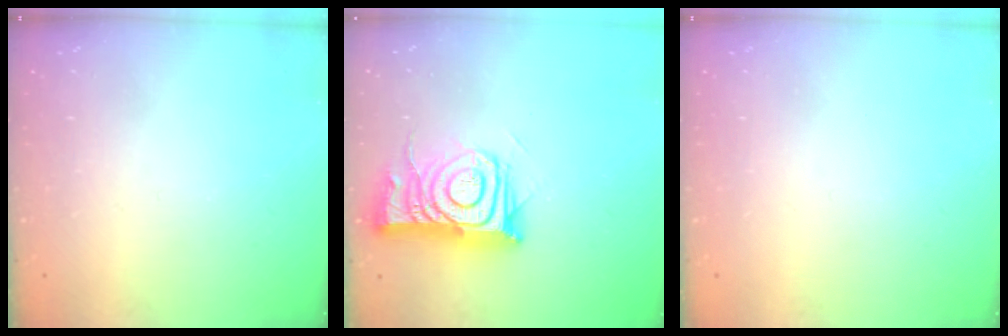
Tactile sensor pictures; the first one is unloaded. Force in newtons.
{"total": 11.6, "press": 11.5, "slide": 1.0}
{"total": 0.0}